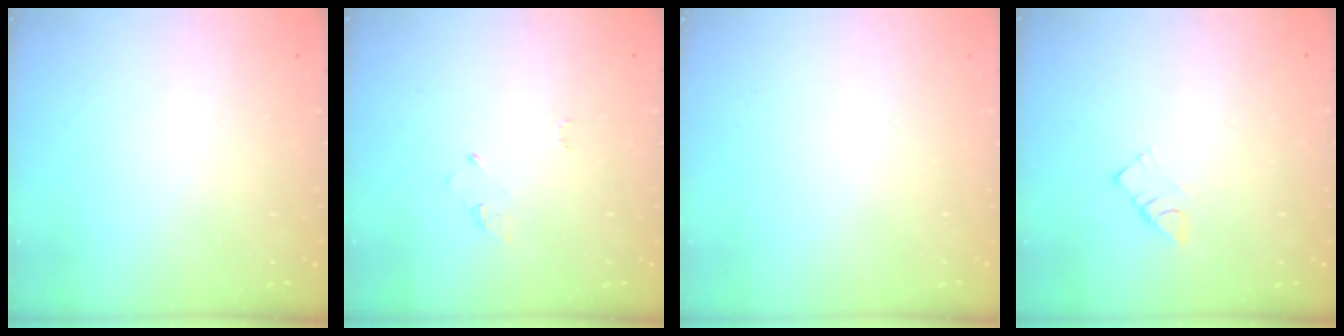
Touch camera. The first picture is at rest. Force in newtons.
{"total": 2.6, "press": 2.6, "slide": 0.4}
{"total": 1.5, "press": 1.5, "slide": 0.1}
{"total": 3.2, "press": 3.1, "slide": 0.5}